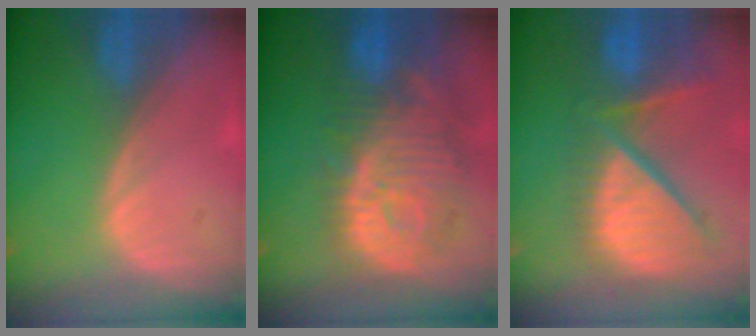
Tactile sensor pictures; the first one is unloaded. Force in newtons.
{"total": 12.9, "press": 11.3, "slide": 6.2}
{"total": 12.5, "press": 10.7, "slide": 6.5}